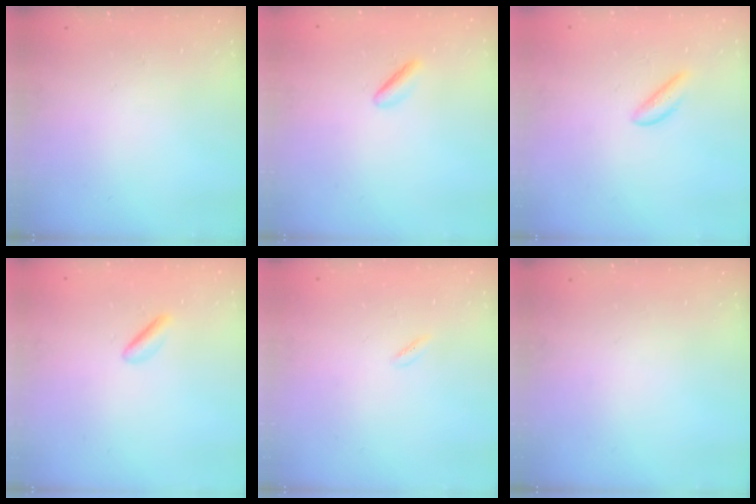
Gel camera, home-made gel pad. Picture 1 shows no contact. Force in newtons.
{"total": 2.5, "press": 2.3, "slide": 0.8}
{"total": 2.3, "press": 2.3, "slide": 0.3}
{"total": 1.8, "press": 1.5, "slide": 0.9}
{"total": 0.9, "press": 0.8, "slide": 0.5}
{"total": 0.0}